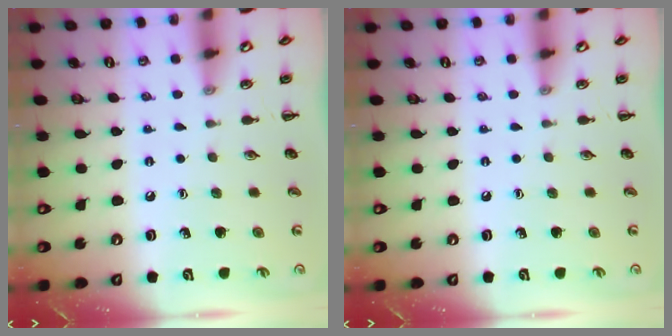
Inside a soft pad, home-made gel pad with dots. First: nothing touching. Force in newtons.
{"total": 0.0}